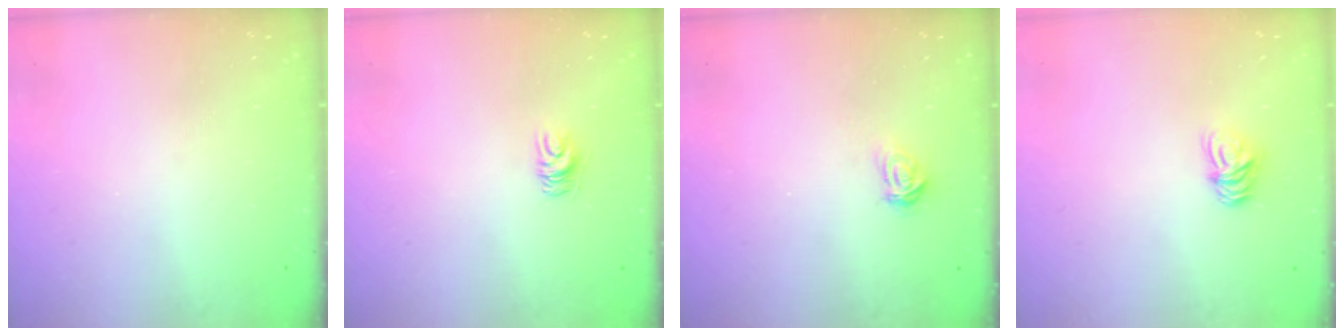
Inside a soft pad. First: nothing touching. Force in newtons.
{"total": 5.0, "press": 4.9, "slide": 0.4}
{"total": 3.0, "press": 3.0, "slide": 0.3}
{"total": 7.6, "press": 7.6, "slide": 0.7}